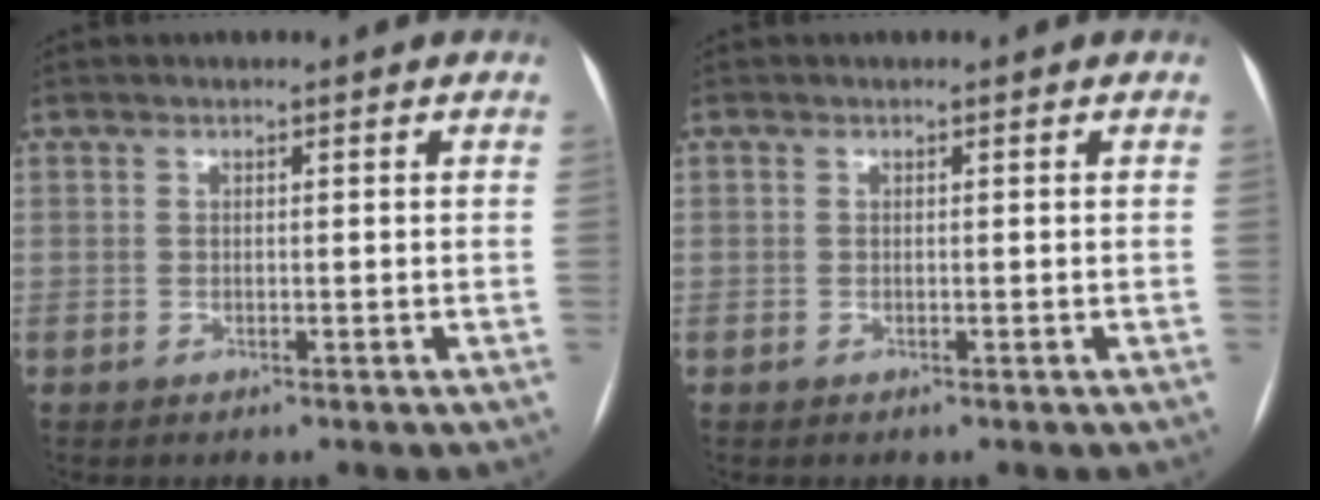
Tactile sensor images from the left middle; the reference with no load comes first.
{"total": 0.0}